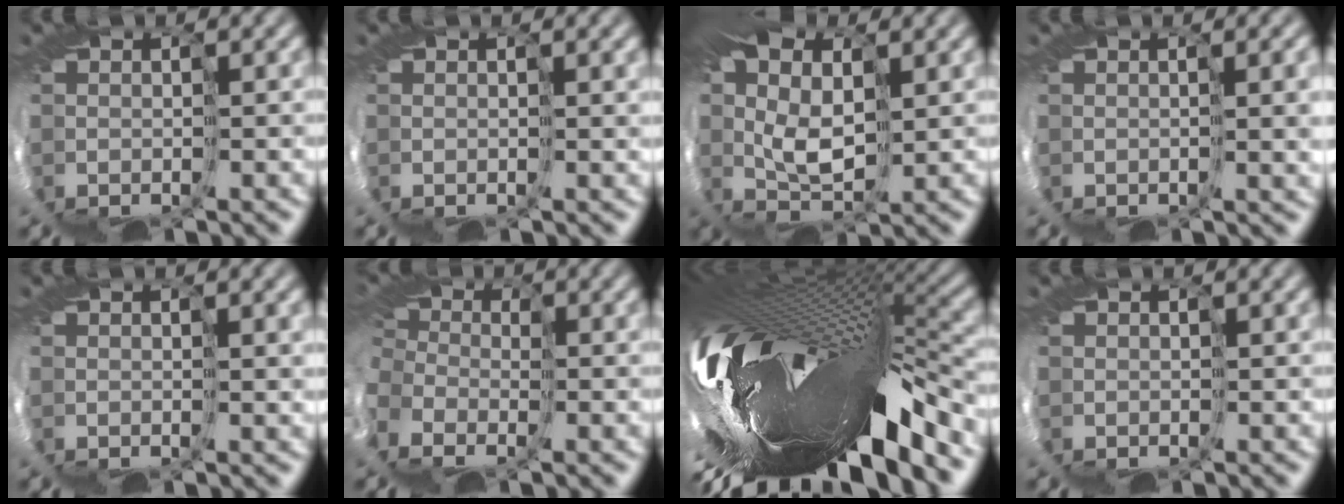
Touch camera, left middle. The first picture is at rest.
{"total": 1.4, "force": [0.8, 0.1, 1.1], "torque": [-0.021, -0.001, 0.008]}
{"total": 6.4, "force": [2.7, 3.2, 4.8], "torque": [-0.128, 0.015, 0.034]}
{"total": 5.1, "force": [1.1, 1.8, 4.7], "torque": [-0.076, 0.003, 0.026]}
{"total": 1.7, "force": [0.8, 0.2, 1.5], "torque": [-0.027, 0.001, 0.009]}
{"total": 9.3, "force": [-4.4, 6.5, 4.9], "torque": [-0.119, -0.023, -0.064]}
{"total": 14.8, "force": [-4.3, 4.9, 13.3], "torque": [-0.244, -0.039, -0.068]}
{"total": 0.0}